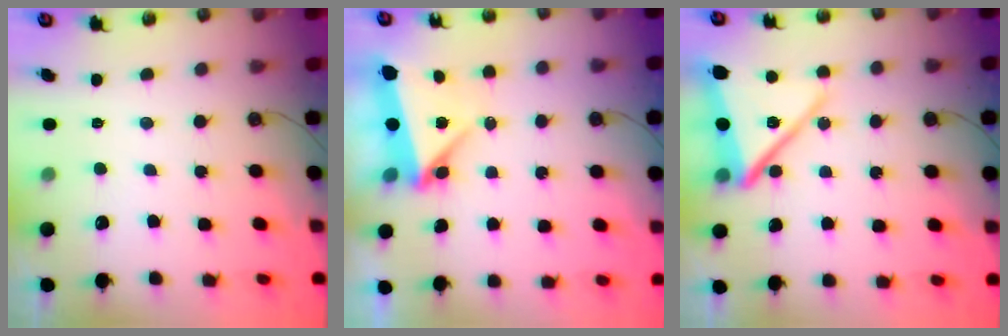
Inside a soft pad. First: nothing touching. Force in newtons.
{"total": 6.2, "press": 5.1, "slide": 3.6}
{"total": 16.2, "press": 16.1, "slide": 1.3}